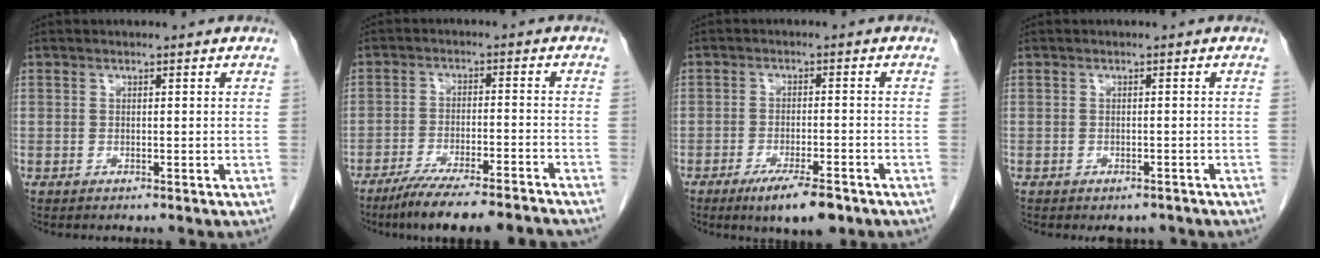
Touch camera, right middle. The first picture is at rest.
{"total": 13.5, "force": [-11.9, 0.7, 6.5], "torque": [-0.096, -0.010, -0.181]}
{"total": 7.1, "force": [-4.8, 1.4, 5.1], "torque": [-0.083, -0.010, -0.072]}
{"total": 2.5, "force": [-2.1, 1.2, 0.5], "torque": [-0.003, 0.002, -0.027]}